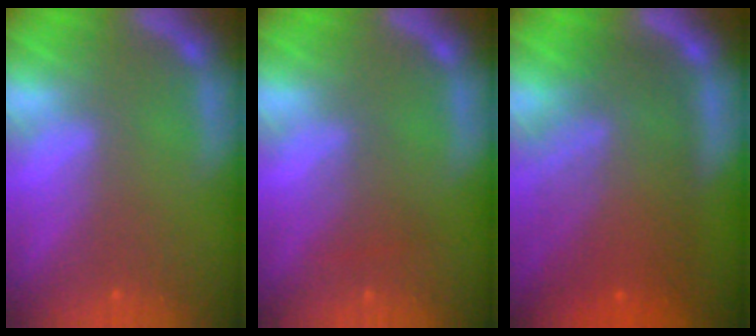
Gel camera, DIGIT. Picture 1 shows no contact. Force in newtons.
{"total": 2.0}
{"total": 10.0}